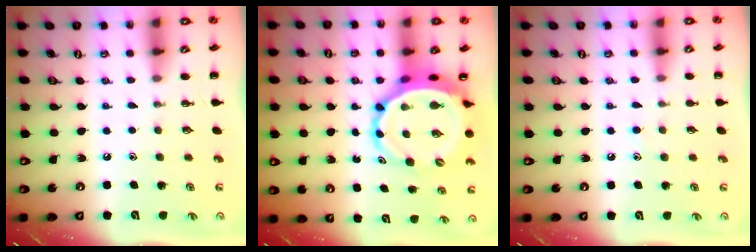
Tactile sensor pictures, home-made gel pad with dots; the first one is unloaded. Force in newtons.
{"total": 9.0, "press": 8.6, "slide": 2.4}
{"total": 5.3, "press": 4.9, "slide": 2.1}